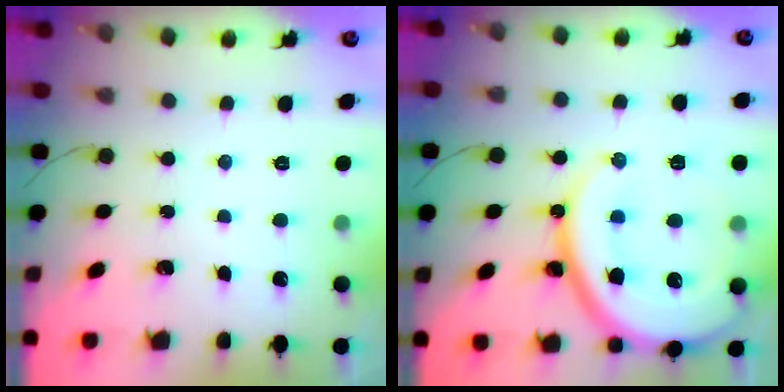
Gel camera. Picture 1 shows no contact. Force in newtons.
{"total": 23.2, "press": 23.1, "slide": 2.2}